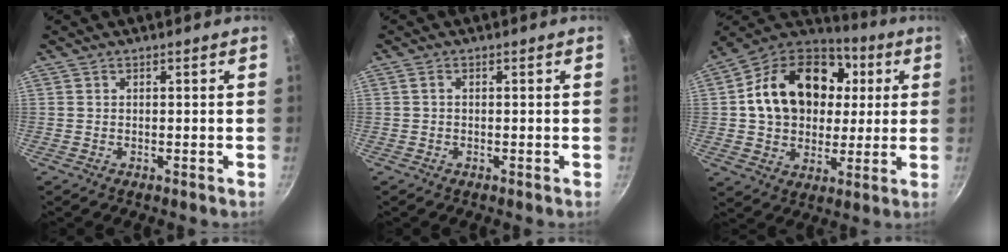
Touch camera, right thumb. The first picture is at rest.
{"total": 0.8, "force": [0.0, 0.5, 0.6], "torque": [-0.013, 0.005, 0.001]}
{"total": 23.2, "force": [4.4, 17.5, 14.6], "torque": [-0.233, 0.021, 0.069]}